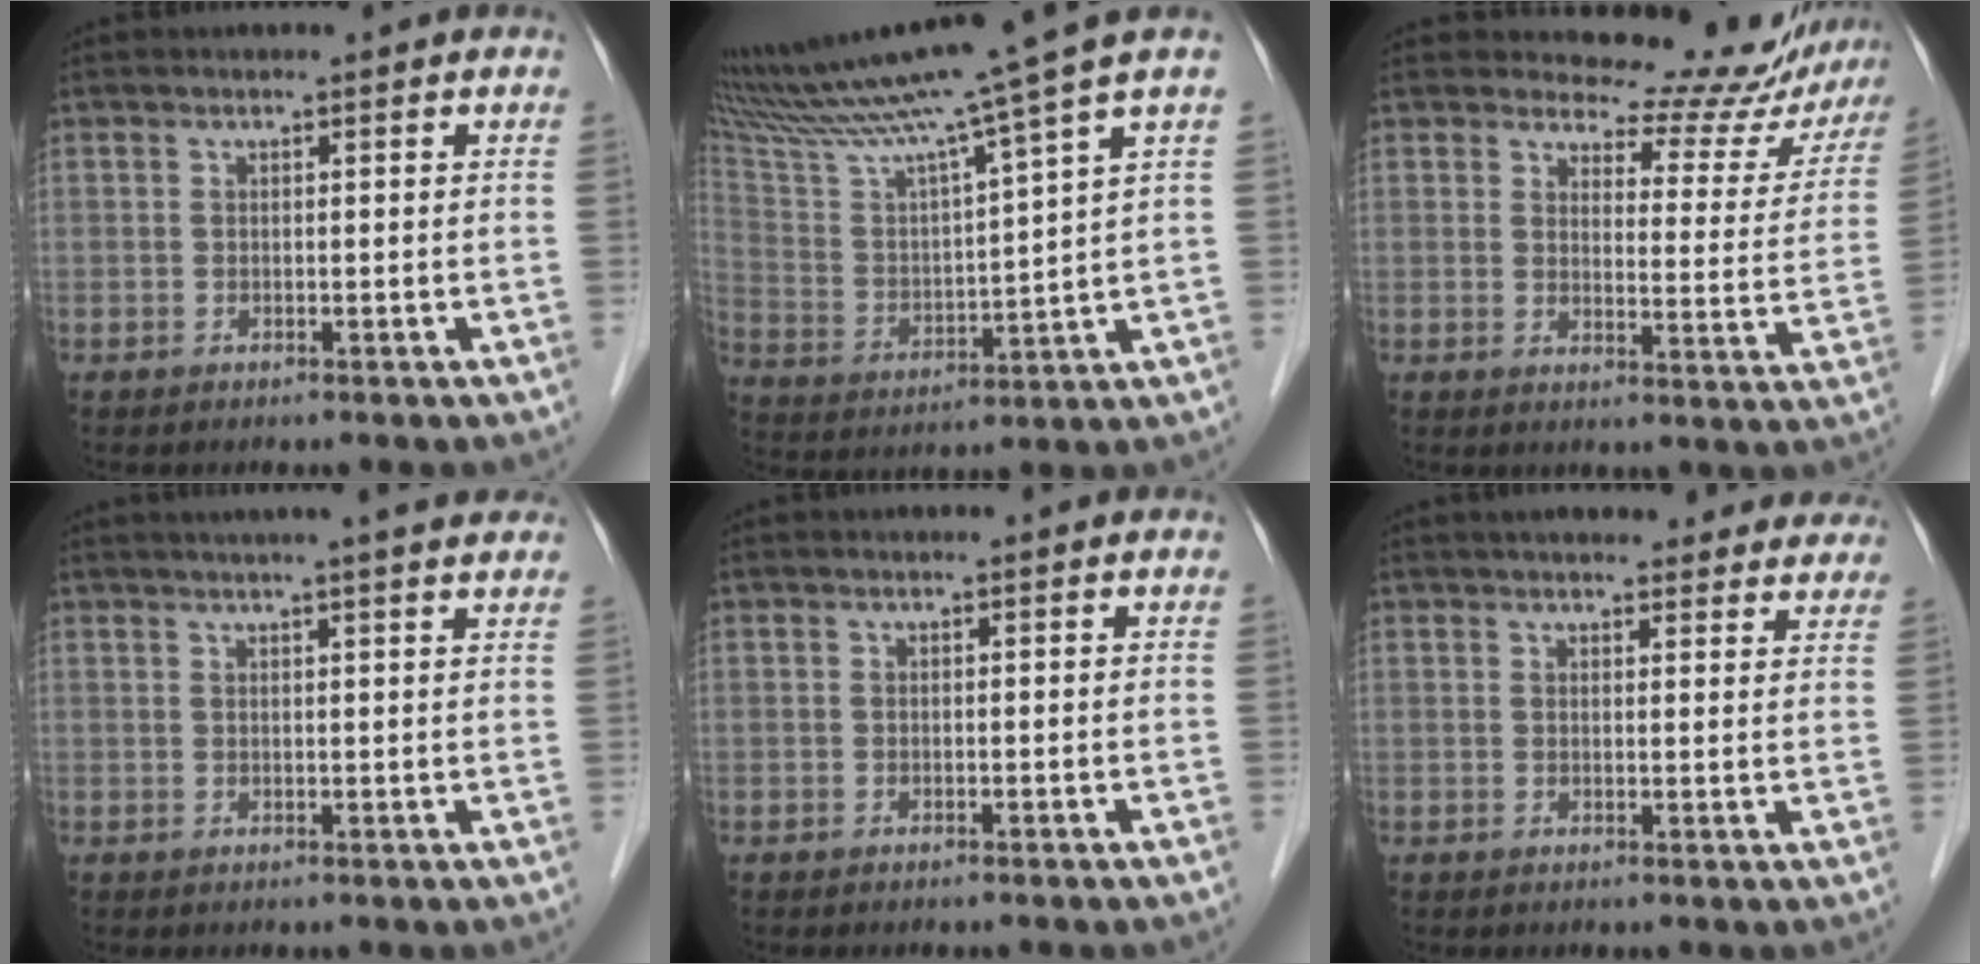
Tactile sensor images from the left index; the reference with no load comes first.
{"total": 17.3, "force": [14.3, -3.1, 9.2], "torque": [-0.168, -0.019, 0.244]}
{"total": 14.5, "force": [14.1, 3.2, 1.0], "torque": [0.014, -0.062, 0.142]}
{"total": 11.1, "force": [9.5, 0.5, 5.7], "torque": [-0.080, 0.022, 0.105]}
{"total": 0.0}
{"total": 16.5, "force": [14.9, 4.2, 5.6], "torque": [-0.049, 0.021, 0.173]}